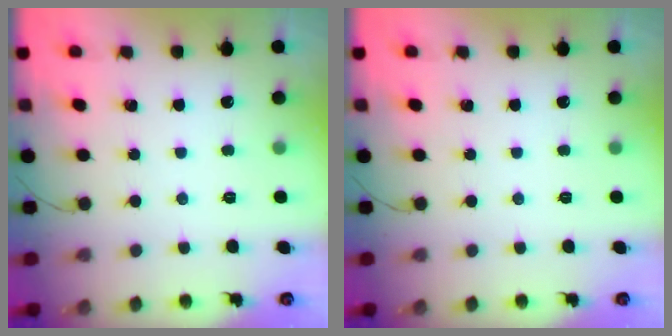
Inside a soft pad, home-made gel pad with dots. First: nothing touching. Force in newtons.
{"total": 0.0}